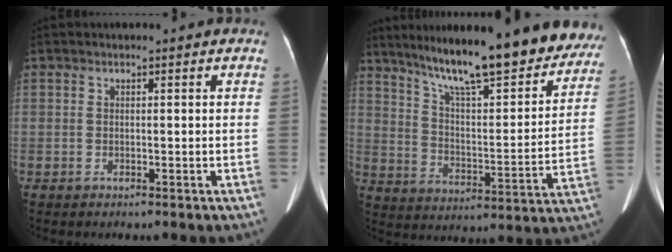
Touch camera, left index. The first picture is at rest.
{"total": 26.3, "force": [21.7, 4.6, 14.1], "torque": [-0.212, -0.019, 0.300]}